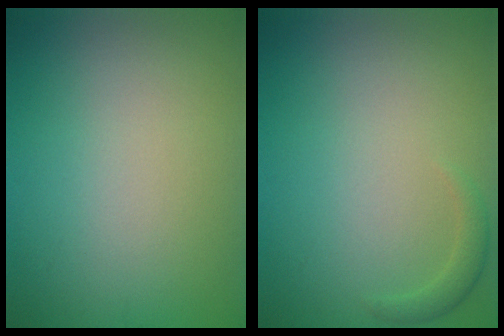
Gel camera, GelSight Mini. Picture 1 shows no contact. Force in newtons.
{"total": 1.2, "press": 1.2, "slide": 0.2}